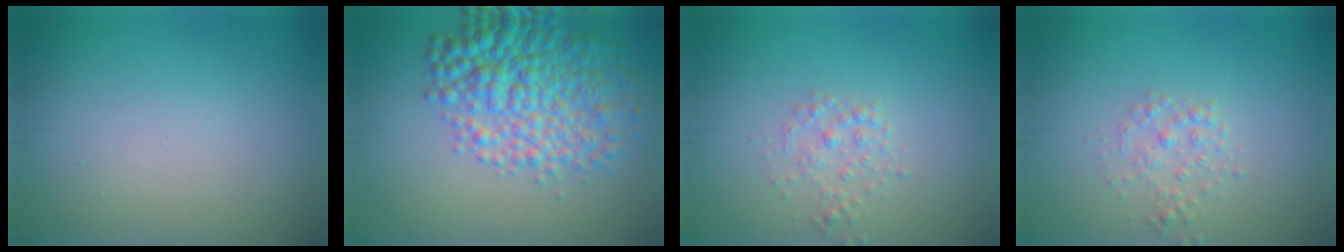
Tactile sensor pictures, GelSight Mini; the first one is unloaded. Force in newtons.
{"total": 7.1, "press": 7.1, "slide": 0.1}
{"total": 1.5, "press": 1.5, "slide": 0.0}
{"total": 1.5, "press": 1.5, "slide": 0.0}